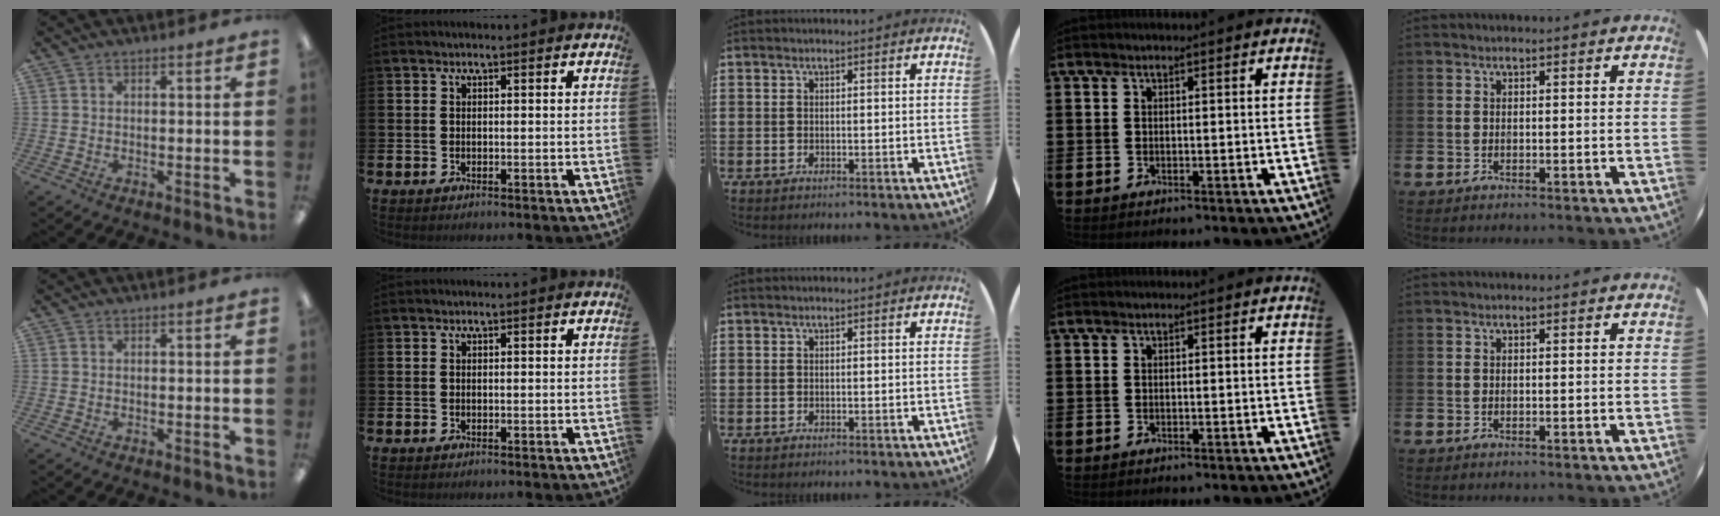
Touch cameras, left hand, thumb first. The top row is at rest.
{}